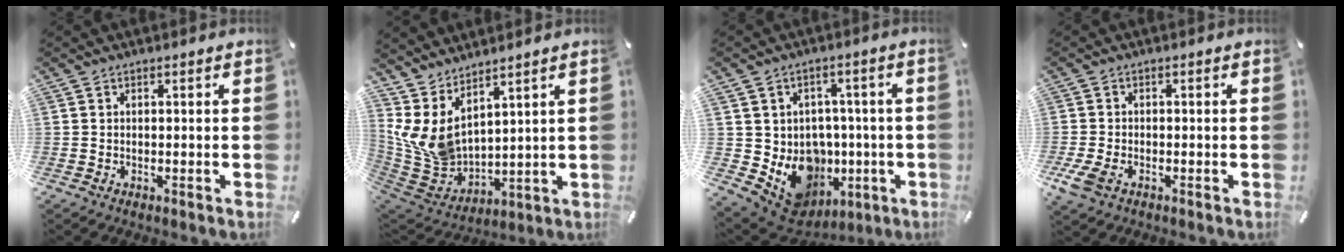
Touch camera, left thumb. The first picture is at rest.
{"total": 9.3, "force": [5.1, 5.8, 5.1], "torque": [-0.144, -0.056, 0.103]}
{"total": 12.1, "force": [-2.7, 10.9, 4.6], "torque": [-0.069, -0.012, -0.022]}
{"total": 4.2, "force": [-2.1, 2.3, 2.8], "torque": [-0.078, -0.004, -0.042]}